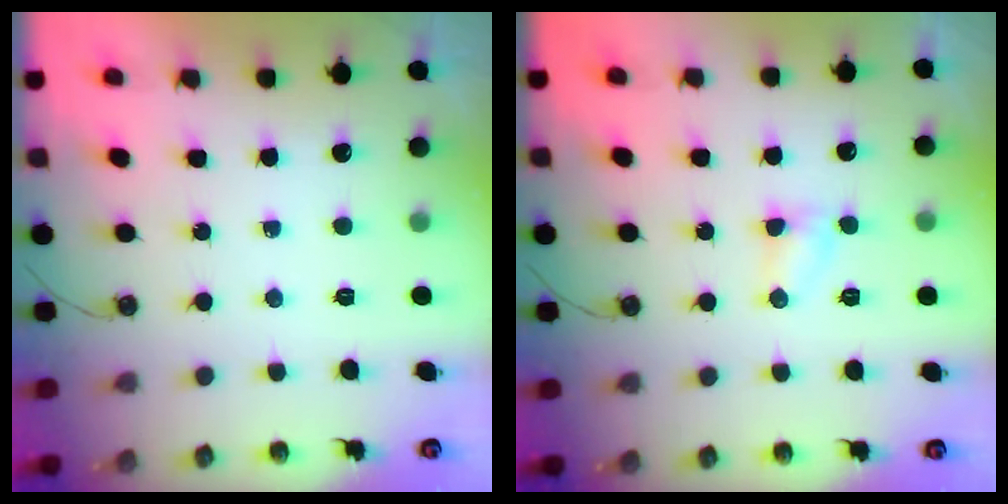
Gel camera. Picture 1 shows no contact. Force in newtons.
{"total": 3.0, "press": 3.0, "slide": 0.3}